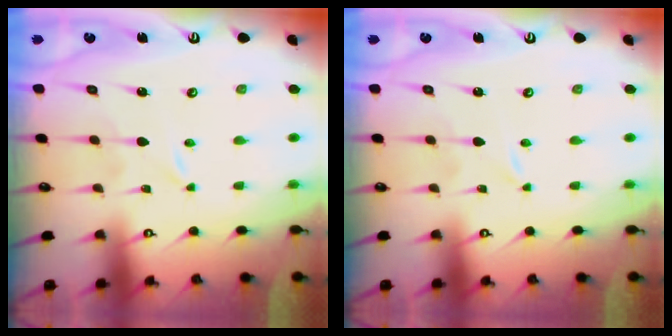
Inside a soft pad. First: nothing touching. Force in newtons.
{"total": 0.0}